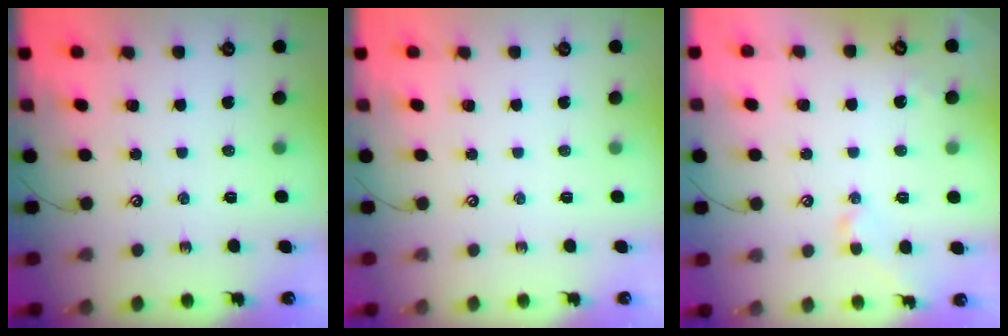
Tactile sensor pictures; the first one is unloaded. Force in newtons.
{"total": 0.0}
{"total": 1.2, "press": 0.9, "slide": 0.7}